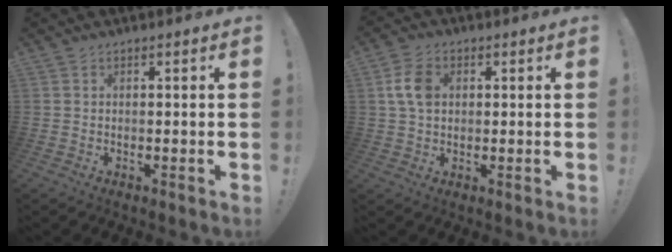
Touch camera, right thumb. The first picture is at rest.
{"total": 7.8, "force": [1.4, 5.5, 5.3], "torque": [-0.100, 0.005, 0.027]}